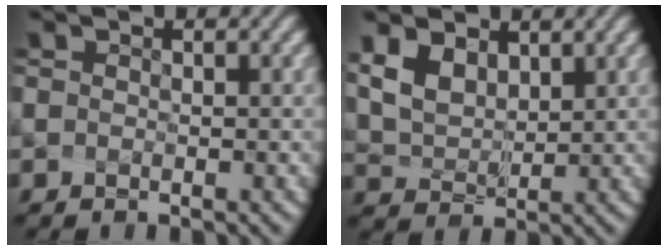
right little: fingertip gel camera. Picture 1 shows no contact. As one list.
[{"total": 6.5, "force": [4.5, 3.8, 2.8], "torque": [-0.091, 0.012, 0.079]}]